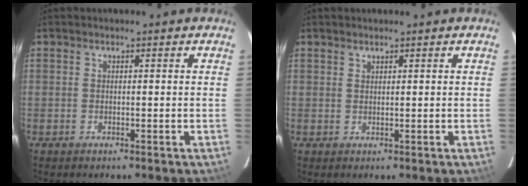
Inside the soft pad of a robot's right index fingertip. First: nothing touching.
{"total": 0.6, "force": [0.6, 0.2, 0.1], "torque": [-0.001, 0.002, 0.012]}